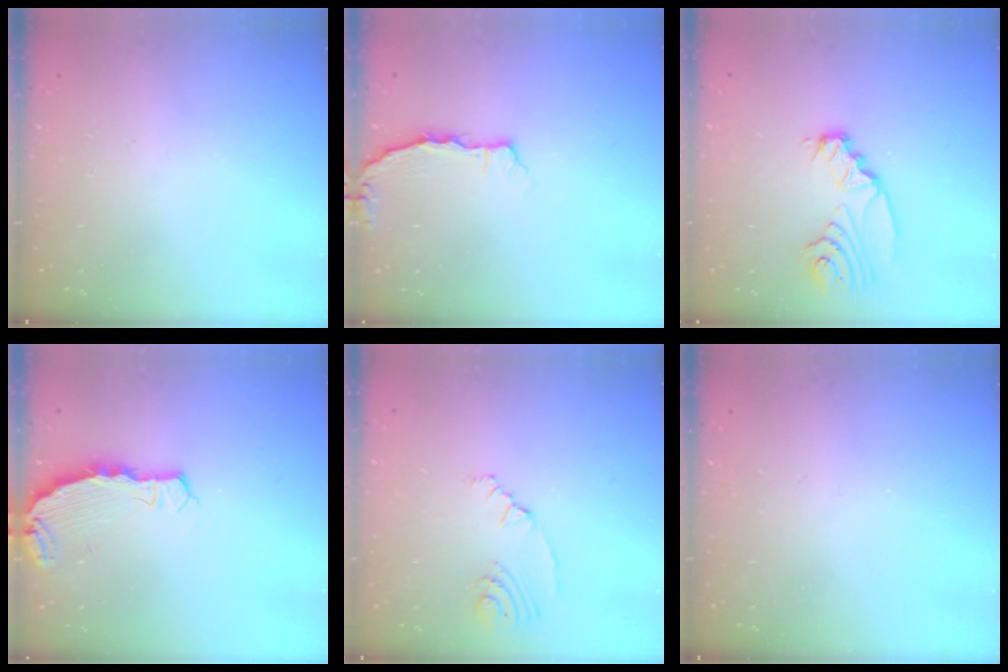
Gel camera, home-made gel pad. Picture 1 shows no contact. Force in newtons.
{"total": 2.8, "press": 2.8, "slide": 0.4}
{"total": 8.9, "press": 8.8, "slide": 1.1}
{"total": 3.5, "press": 3.5, "slide": 0.2}
{"total": 3.7, "press": 3.0, "slide": 2.2}
{"total": 0.0}